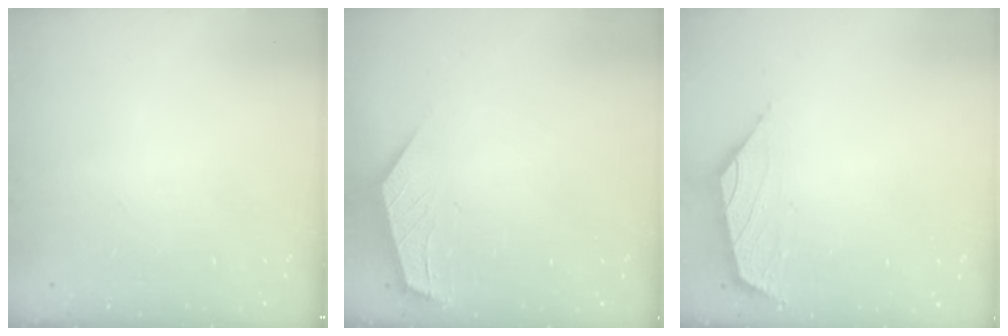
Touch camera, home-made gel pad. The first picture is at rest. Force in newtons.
{"total": 2.5, "press": 2.4, "slide": 0.3}
{"total": 1.6, "press": 1.4, "slide": 0.7}